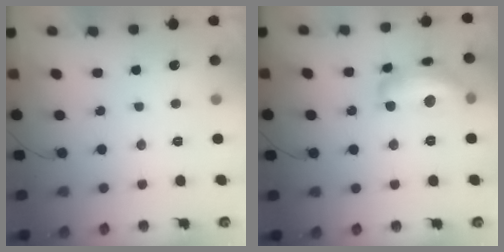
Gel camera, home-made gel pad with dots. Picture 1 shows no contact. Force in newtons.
{"total": 14.0, "press": 14.0, "slide": 0.8}